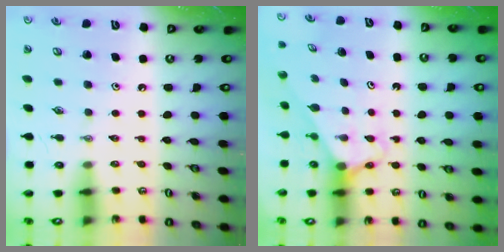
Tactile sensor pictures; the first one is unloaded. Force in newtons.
{"total": 2.7, "press": 2.7, "slide": 0.2}